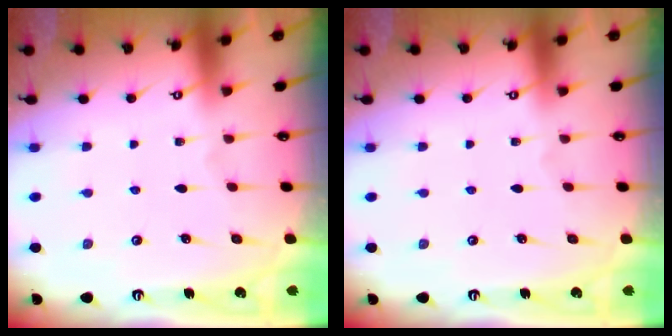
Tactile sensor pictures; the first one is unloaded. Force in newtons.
{"total": 0.0}